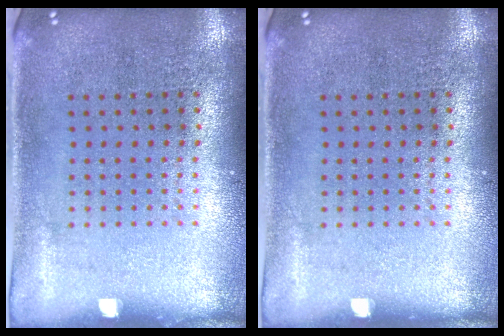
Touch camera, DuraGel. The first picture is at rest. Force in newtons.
{"total": 0.0}